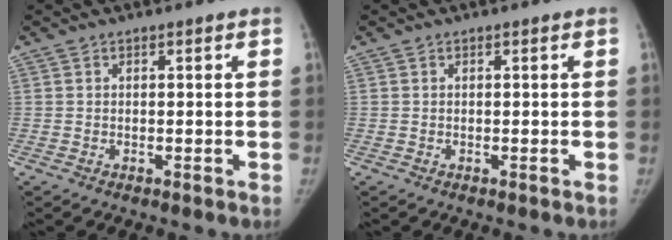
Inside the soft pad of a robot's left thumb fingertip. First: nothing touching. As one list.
[{"total": 0.0}]